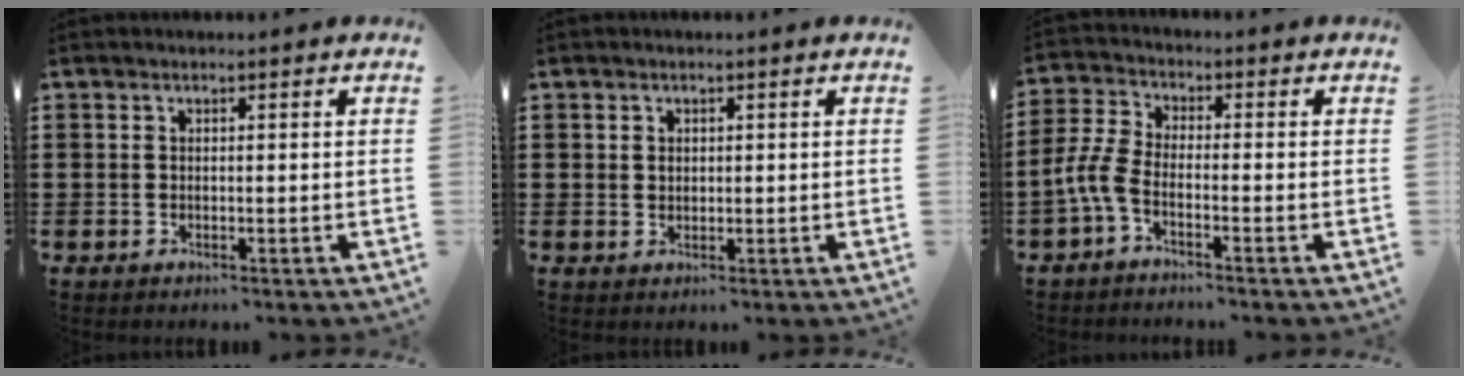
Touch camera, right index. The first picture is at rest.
{"total": 1.1, "force": [0.5, 0.9, 0.3], "torque": [-0.009, 0.004, 0.010]}
{"total": 4.6, "force": [-2.7, 1.5, 3.5], "torque": [-0.106, -0.012, -0.061]}